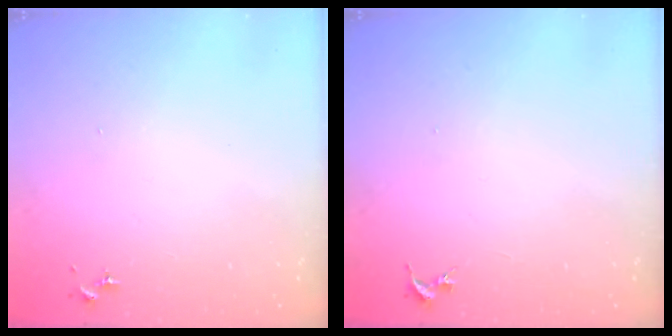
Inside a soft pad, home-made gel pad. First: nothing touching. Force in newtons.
{"total": 0.0}